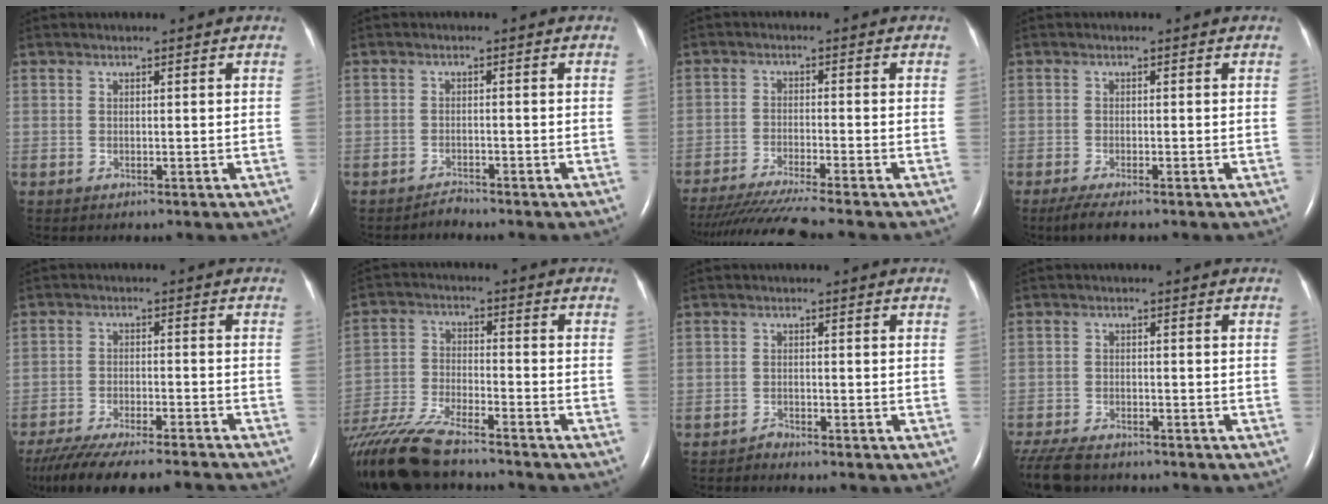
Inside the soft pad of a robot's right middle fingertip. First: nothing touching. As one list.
[{"total": 1.3, "force": [-1.3, 0.0, -0.3], "torque": [0.006, -0.006, -0.021]}, {"total": 11.4, "force": [-10.0, -1.8, 5.1], "torque": [-0.071, -0.032, -0.165]}, {"total": 3.6, "force": [-2.7, 0.5, 2.4], "torque": [-0.045, -0.011, -0.043]}, {"total": 16.3, "force": [-14.8, 0.8, 6.9], "torque": [-0.125, -0.031, -0.225]}, {"total": 15.5, "force": [-13.1, 2.3, 8.0], "torque": [-0.173, -0.039, -0.234]}, {"total": 1.1, "force": [-1.0, -0.1, -0.3], "torque": [0.007, -0.006, -0.018]}, {"total": 9.6, "force": [-8.1, 3.0, 4.1], "torque": [-0.087, -0.020, -0.132]}]